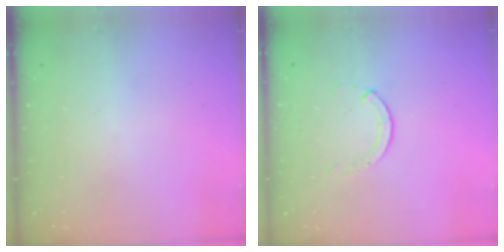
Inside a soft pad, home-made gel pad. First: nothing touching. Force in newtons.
{"total": 0.0}